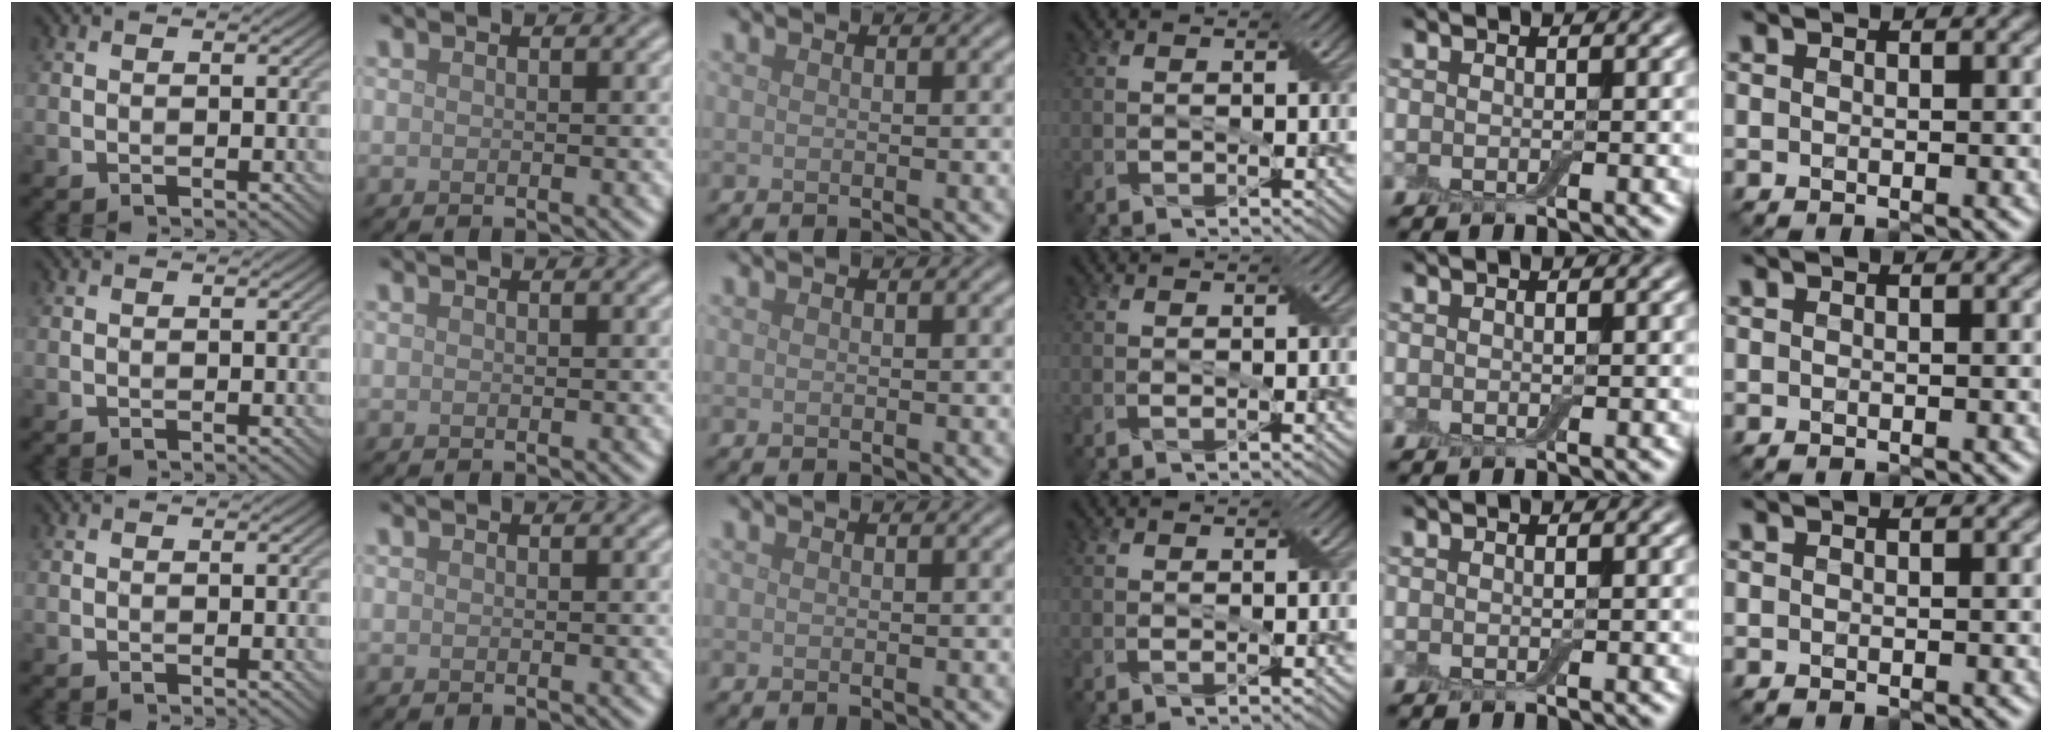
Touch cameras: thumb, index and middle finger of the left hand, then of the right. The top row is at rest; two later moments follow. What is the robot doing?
{"motion": "fold", "object": "bandage"}